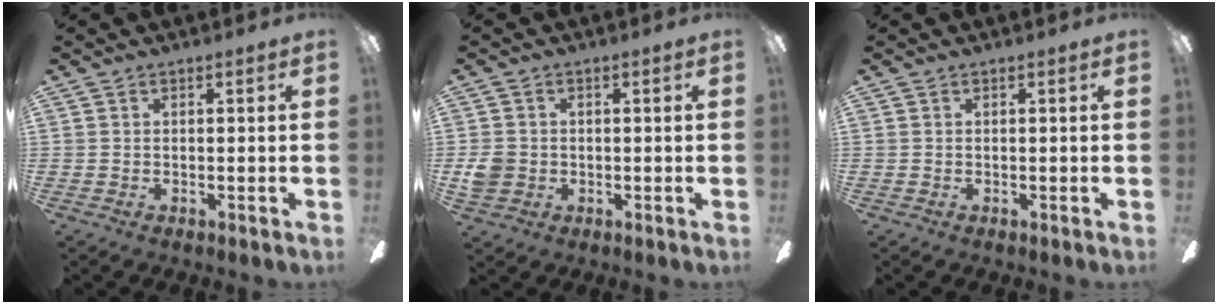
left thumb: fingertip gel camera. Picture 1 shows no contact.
{"total": 4.4, "force": [-0.5, 4.0, 1.8], "torque": [-0.022, 0.004, -0.010]}
{"total": 0.0}